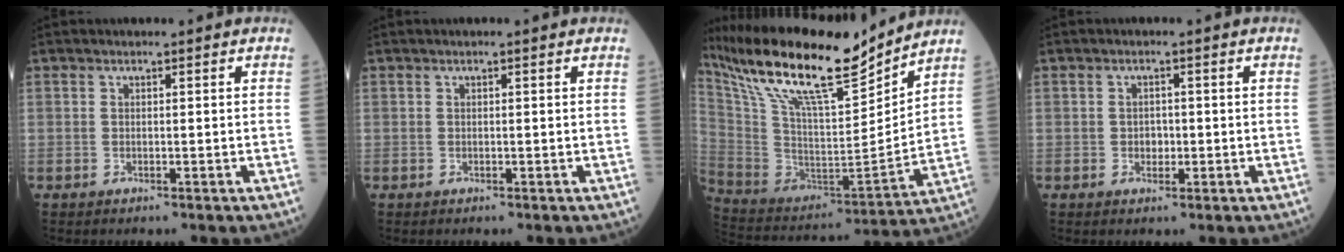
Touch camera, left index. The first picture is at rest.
{"total": 0.0}
{"total": 22.9, "force": [18.1, 3.7, 13.5], "torque": [-0.261, -0.003, 0.326]}
{"total": 1.7, "force": [-0.7, 1.3, 0.9], "torque": [-0.013, -0.002, -0.011]}